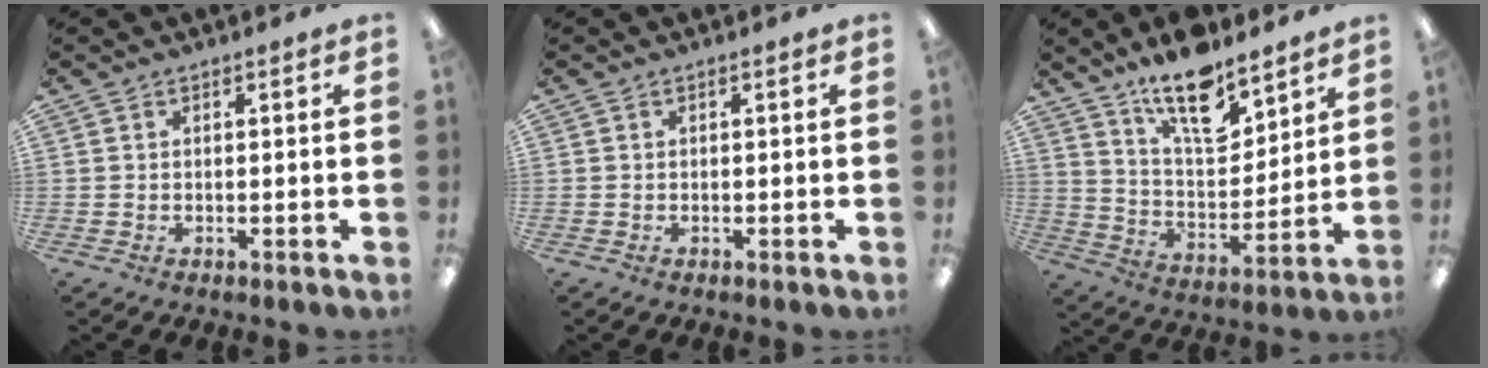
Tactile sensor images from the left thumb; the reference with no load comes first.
{"total": 0.0}
{"total": 15.9, "force": [11.9, 6.0, 8.7], "torque": [-0.144, -0.071, 0.205]}